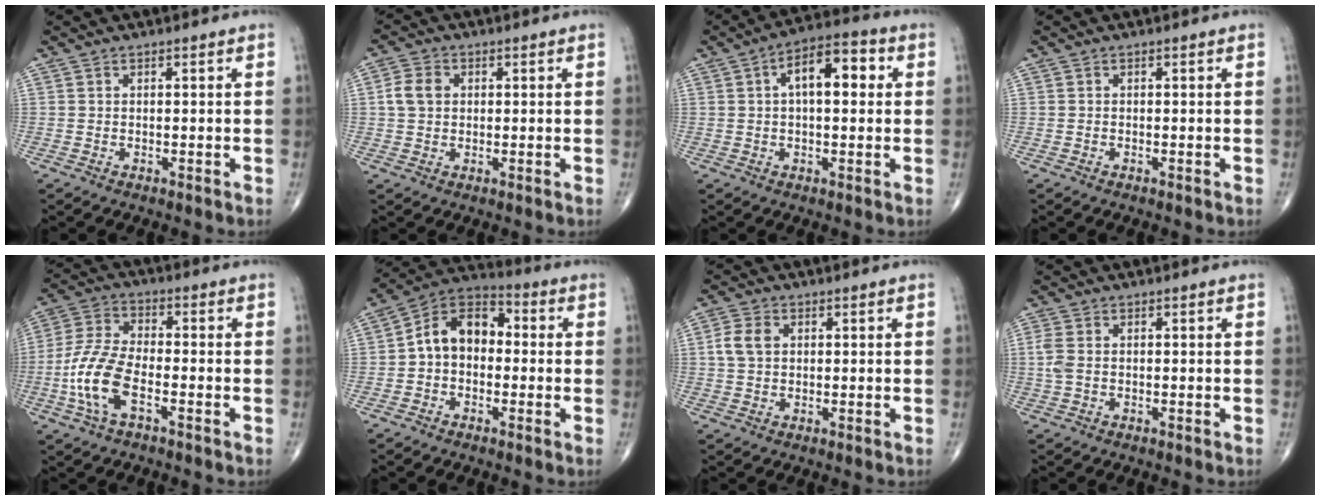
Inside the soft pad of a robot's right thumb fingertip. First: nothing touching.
{"total": 4.6, "force": [0.7, 3.6, 2.8], "torque": [-0.050, 0.007, 0.008]}
{"total": 9.9, "force": [2.1, 4.6, 8.5], "torque": [-0.116, 0.023, 0.022]}
{"total": 0.0}
{"total": 11.1, "force": [-3.8, 4.9, 9.2], "torque": [-0.203, 0.023, -0.078]}
{"total": 10.9, "force": [-0.2, 7.7, 7.7], "torque": [-0.103, 0.039, -0.024]}
{"total": 4.5, "force": [0.8, 3.3, 3.0], "torque": [-0.061, 0.006, 0.013]}
{"total": 2.8, "force": [0.0, 1.7, 2.2], "torque": [-0.070, 0.003, -0.001]}